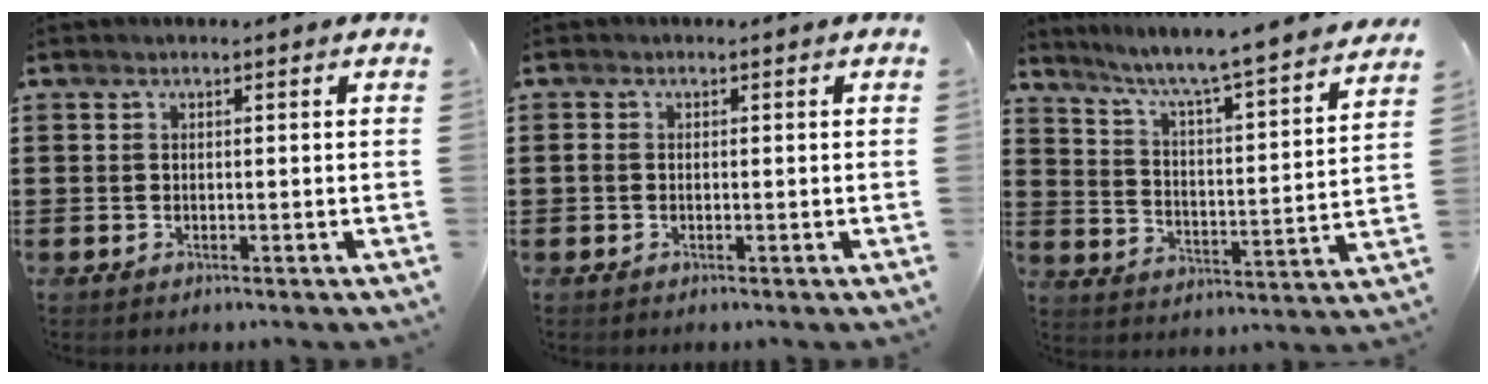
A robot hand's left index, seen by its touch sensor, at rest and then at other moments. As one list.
[{"total": 0.8, "force": [-0.3, 0.5, 0.5], "torque": [-0.011, 0.001, -0.007]}, {"total": 5.2, "force": [4.6, -0.7, 2.3], "torque": [-0.067, -0.050, 0.064]}]